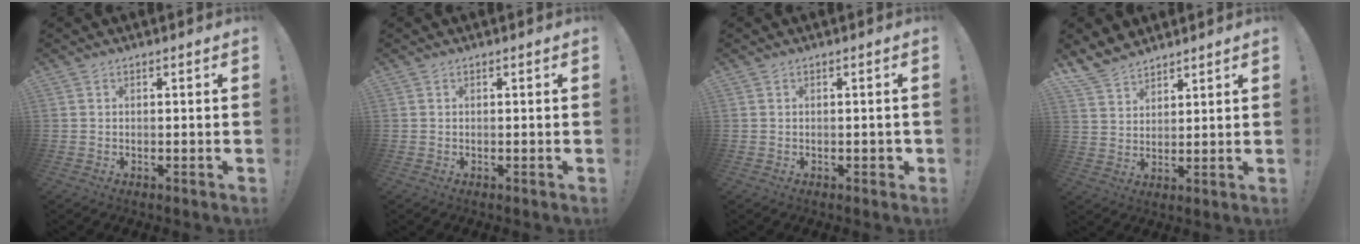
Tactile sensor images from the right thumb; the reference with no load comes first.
{"total": 0.0}
{"total": 1.6, "force": [-0.3, 1.1, 1.0], "torque": [-0.017, 0.006, -0.006]}
{"total": 7.4, "force": [6.4, 3.3, 1.5], "torque": [-0.029, -0.047, 0.125]}